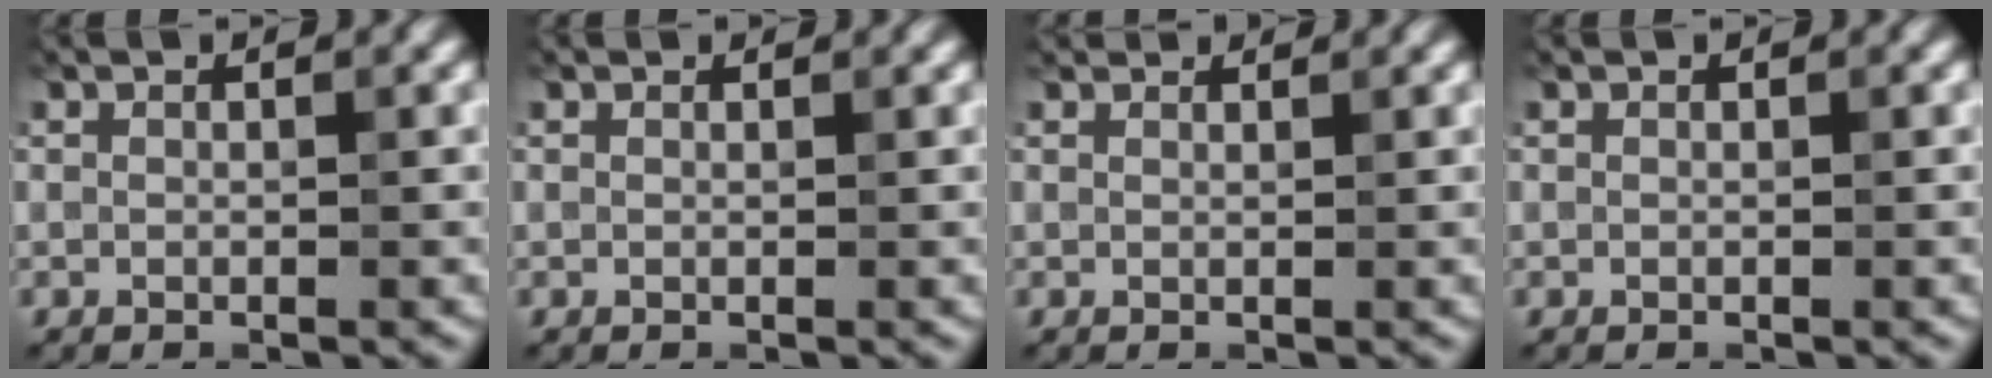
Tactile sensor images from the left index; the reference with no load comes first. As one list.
[{"total": 1.1, "force": [1.1, 0.1, 0.2], "torque": [-0.011, -0.004, 0.010]}, {"total": 3.1, "force": [2.9, 0.6, 0.9], "torque": [-0.022, -0.003, 0.040]}, {"total": 0.0}]